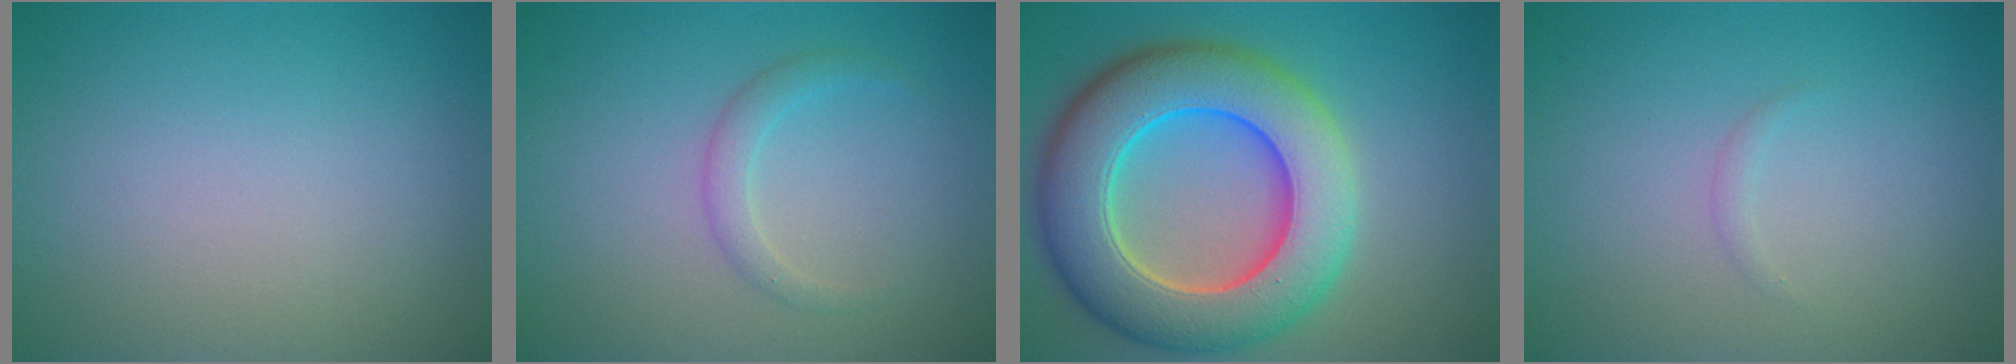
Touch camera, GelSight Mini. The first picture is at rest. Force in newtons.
{"total": 1.5, "press": 1.5, "slide": 0.0}
{"total": 11.4, "press": 11.4, "slide": 0.6}
{"total": 0.5, "press": 0.5, "slide": 0.0}